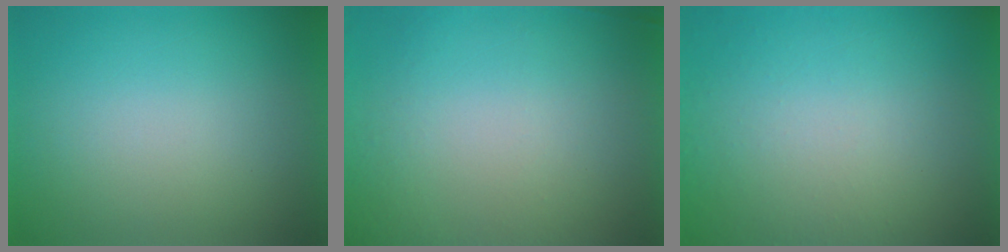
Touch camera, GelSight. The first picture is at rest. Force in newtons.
{"total": 6.2}
{"total": 5.0}